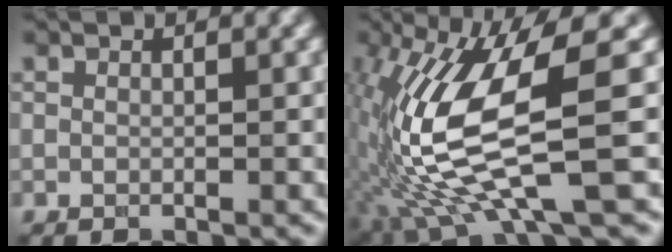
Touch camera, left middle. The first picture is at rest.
{"total": 12.0, "force": [-1.5, 3.0, 11.6], "torque": [-0.238, -0.012, -0.015]}